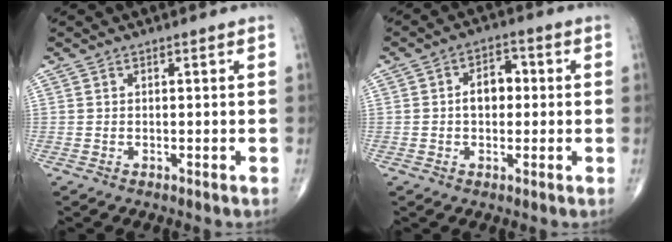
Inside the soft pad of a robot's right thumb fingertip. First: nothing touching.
{"total": 5.7, "force": [0.1, 3.9, 4.2], "torque": [-0.049, 0.017, -0.006]}